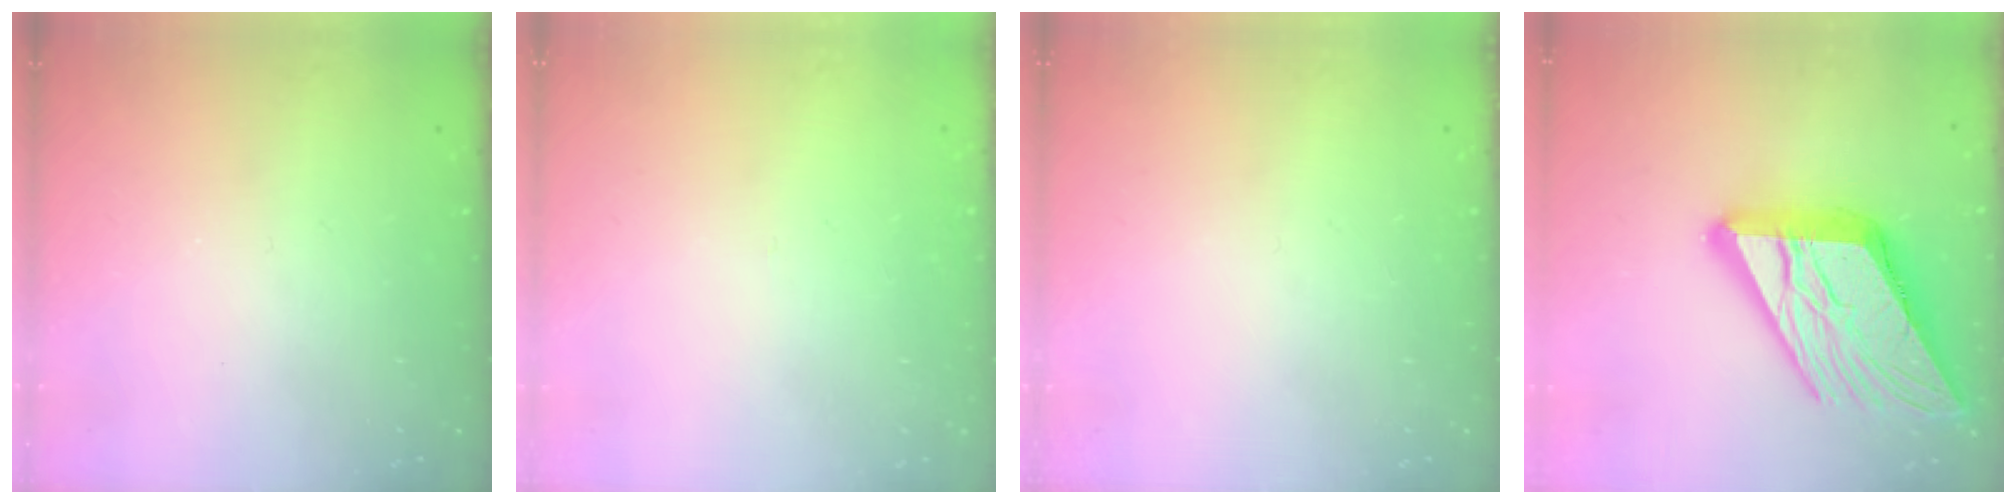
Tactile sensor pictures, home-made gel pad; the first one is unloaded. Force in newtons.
{"total": 2.7, "press": 2.7, "slide": 0.3}
{"total": 0.0}
{"total": 24.2, "press": 24.1, "slide": 2.8}